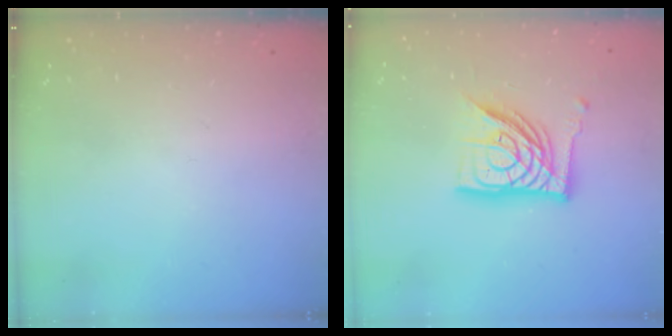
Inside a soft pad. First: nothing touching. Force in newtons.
{"total": 16.2, "press": 16.2, "slide": 1.3}